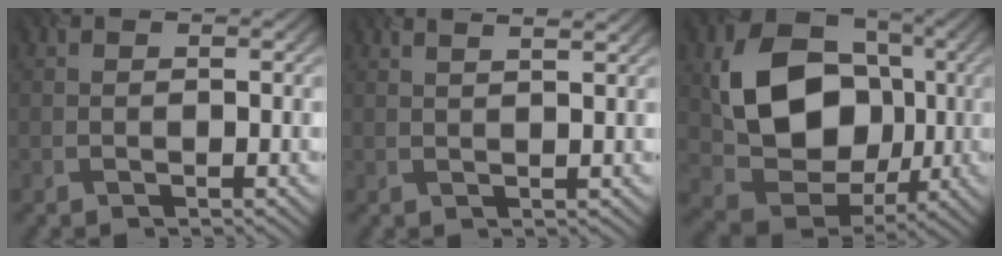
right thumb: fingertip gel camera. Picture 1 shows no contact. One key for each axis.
{"total": 2.4, "fx": 2.1, "fy": 0.4, "fz": 1.0, "tx": -0.007, "ty": 0.023, "tz": 0.012}
{"total": 12.4, "fx": 0.7, "fy": 10.1, "fz": 7.1, "tx": -0.137, "ty": -0.001, "tz": 0.020}